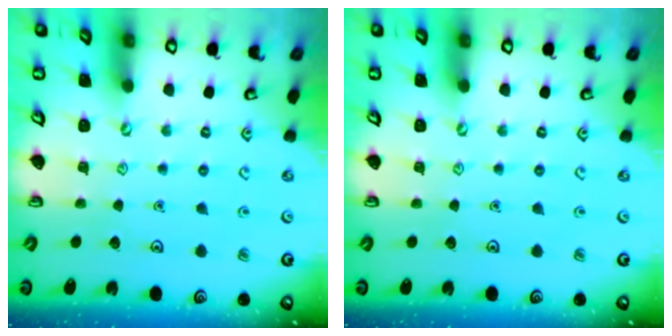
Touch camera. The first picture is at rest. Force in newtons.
{"total": 0.0}